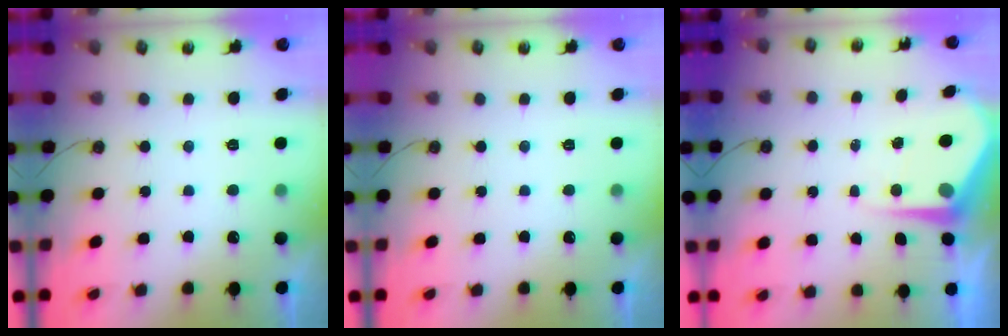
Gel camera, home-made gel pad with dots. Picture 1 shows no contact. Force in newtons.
{"total": 0.0}
{"total": 6.1, "press": 6.1, "slide": 0.6}